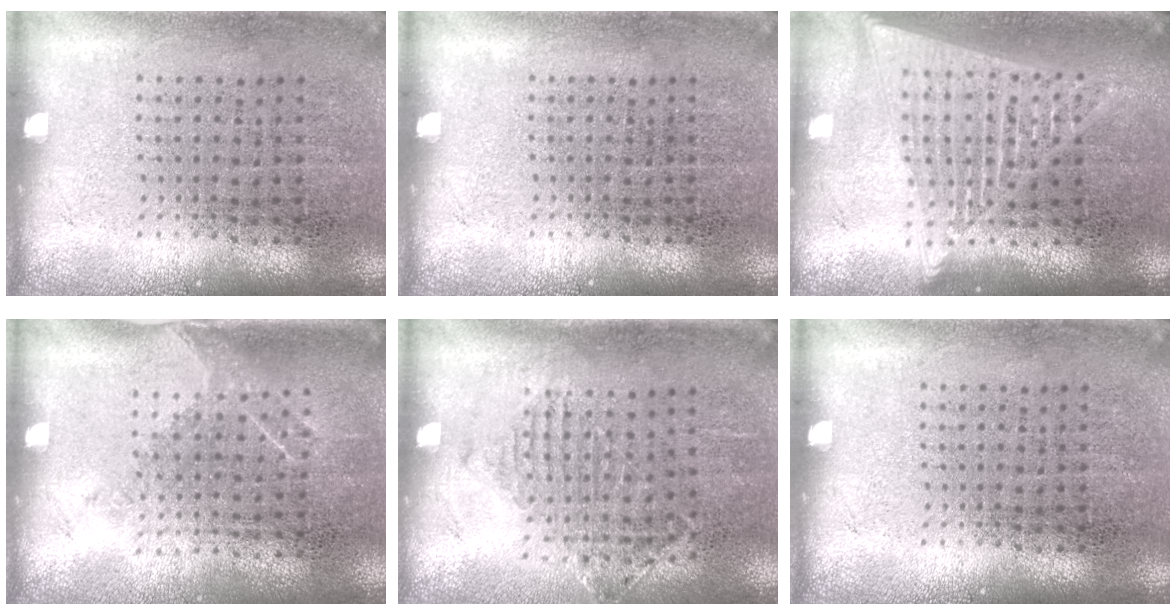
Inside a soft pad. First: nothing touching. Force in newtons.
{"total": 0.0}
{"total": 1.9, "press": 1.6, "slide": 1.0}
{"total": 1.1, "press": 0.8, "slide": 0.7}
{"total": 1.2, "press": 1.1, "slide": 0.5}
{"total": 0.0}